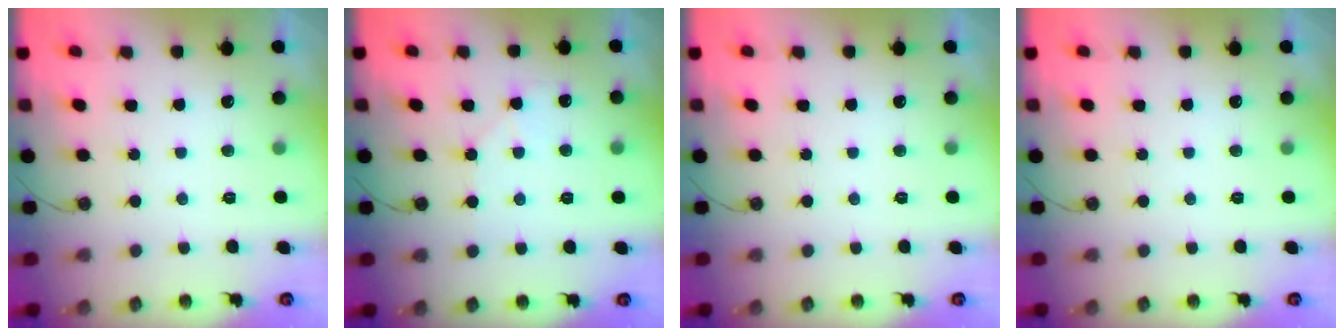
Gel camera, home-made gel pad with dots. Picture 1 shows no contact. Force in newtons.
{"total": 6.5, "press": 6.5, "slide": 0.5}
{"total": 0.0}
{"total": 0.0}